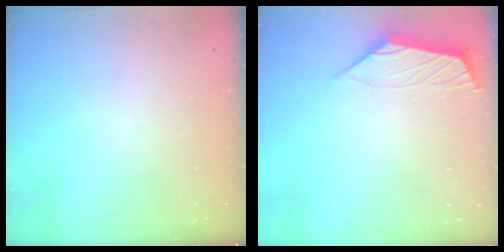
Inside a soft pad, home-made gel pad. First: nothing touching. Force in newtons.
{"total": 2.9, "press": 2.8, "slide": 0.6}